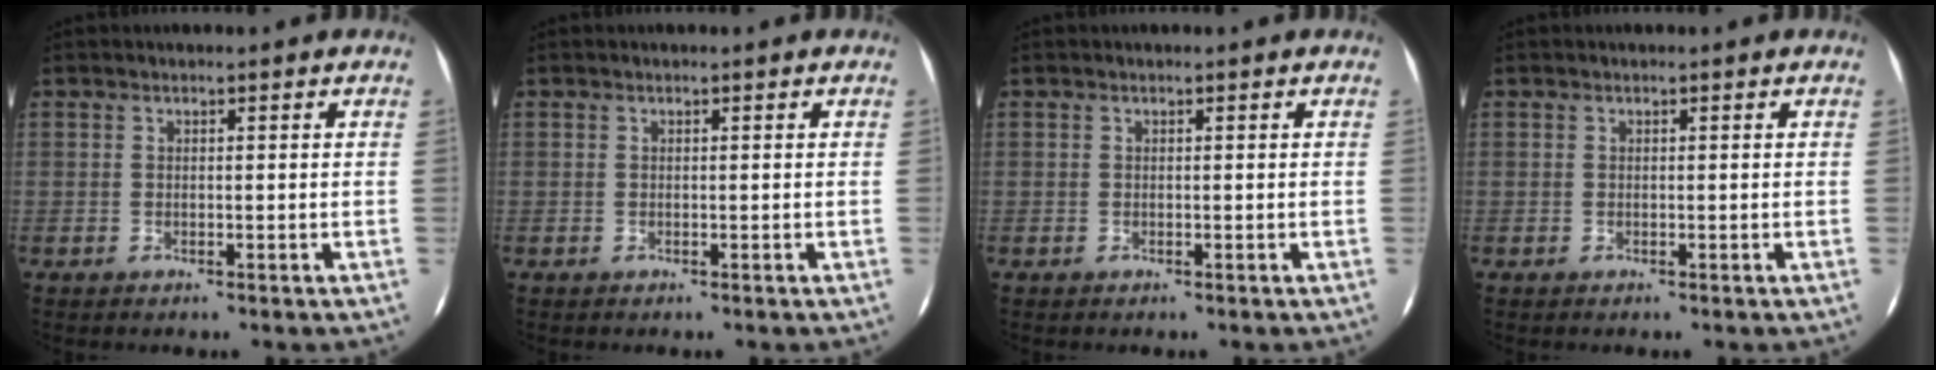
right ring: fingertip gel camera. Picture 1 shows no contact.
{"total": 0.0}
{"total": 0.0}
{"total": 0.0}